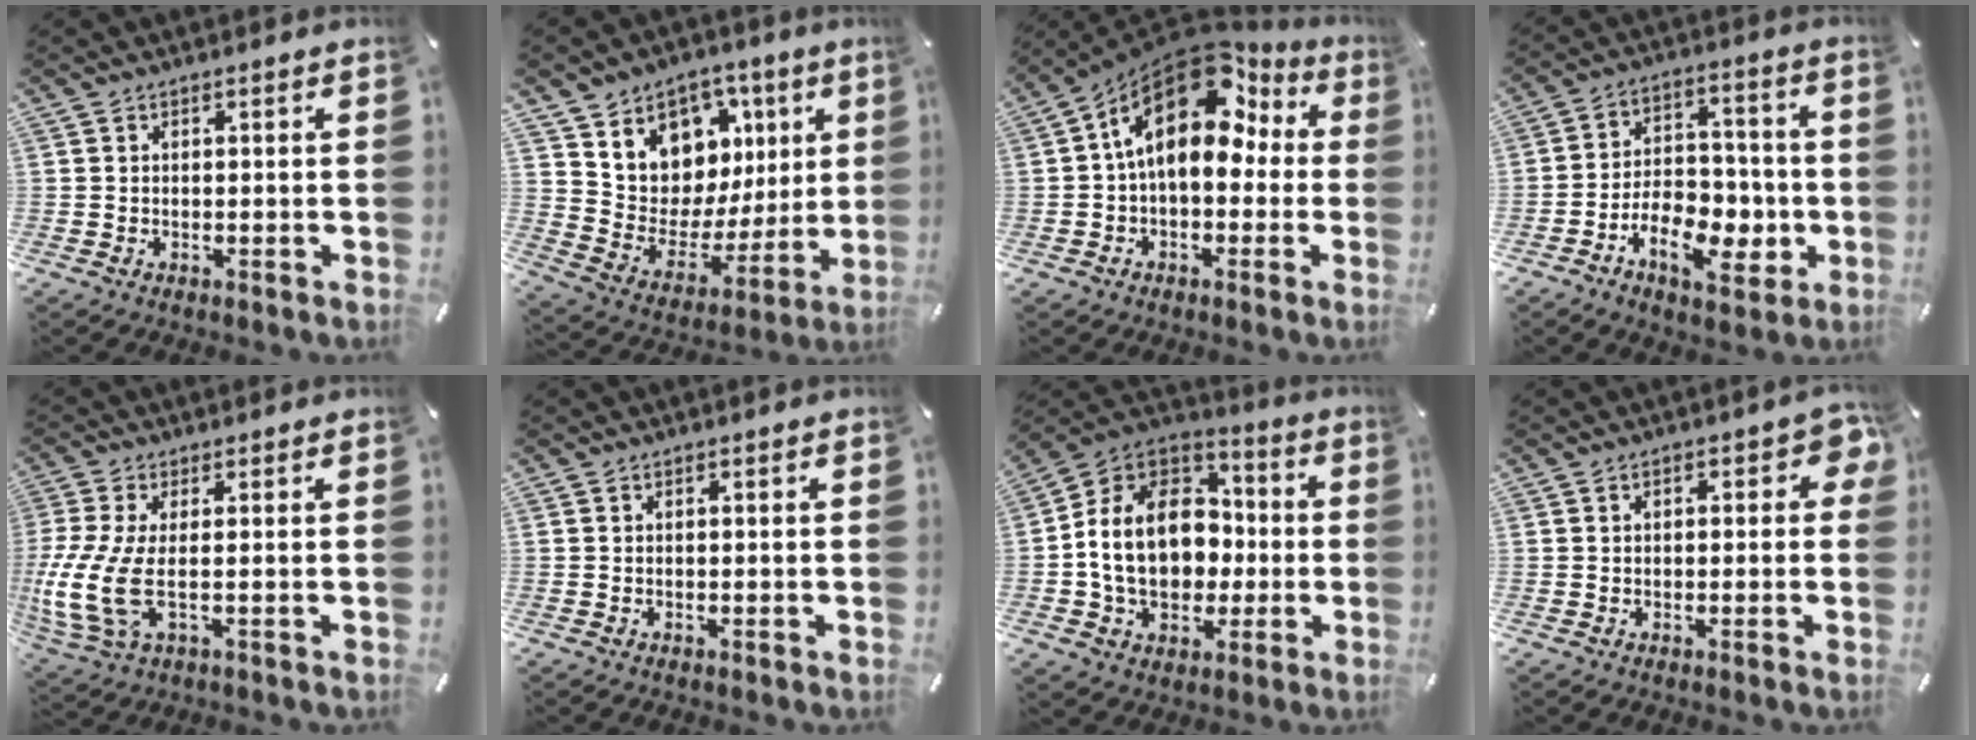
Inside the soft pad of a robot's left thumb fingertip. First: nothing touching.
{"total": 10.4, "force": [4.4, 9.3, 1.2], "torque": [-0.025, -0.061, 0.090]}
{"total": 17.6, "force": [5.8, 10.9, 12.5], "torque": [-0.218, -0.033, 0.095]}
{"total": 13.4, "force": [-5.2, 8.9, 8.6], "torque": [-0.146, 0.022, -0.087]}
{"total": 11.1, "force": [-0.3, 4.5, 10.2], "torque": [-0.230, -0.024, -0.001]}
{"total": 0.0}
{"total": 17.9, "force": [-1.9, 14.3, 10.5], "torque": [-0.216, 0.013, -0.032]}
{"total": 3.8, "force": [0.5, 2.3, 3.0], "torque": [-0.033, 0.003, 0.003]}